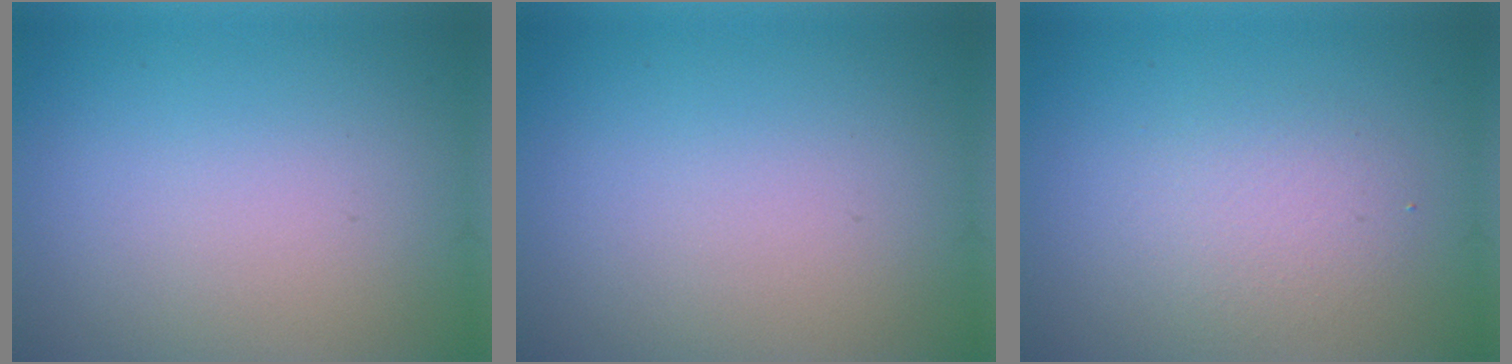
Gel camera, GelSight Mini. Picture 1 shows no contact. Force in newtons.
{"total": 0.0}
{"total": 2.5, "press": 2.5, "slide": 0.2}